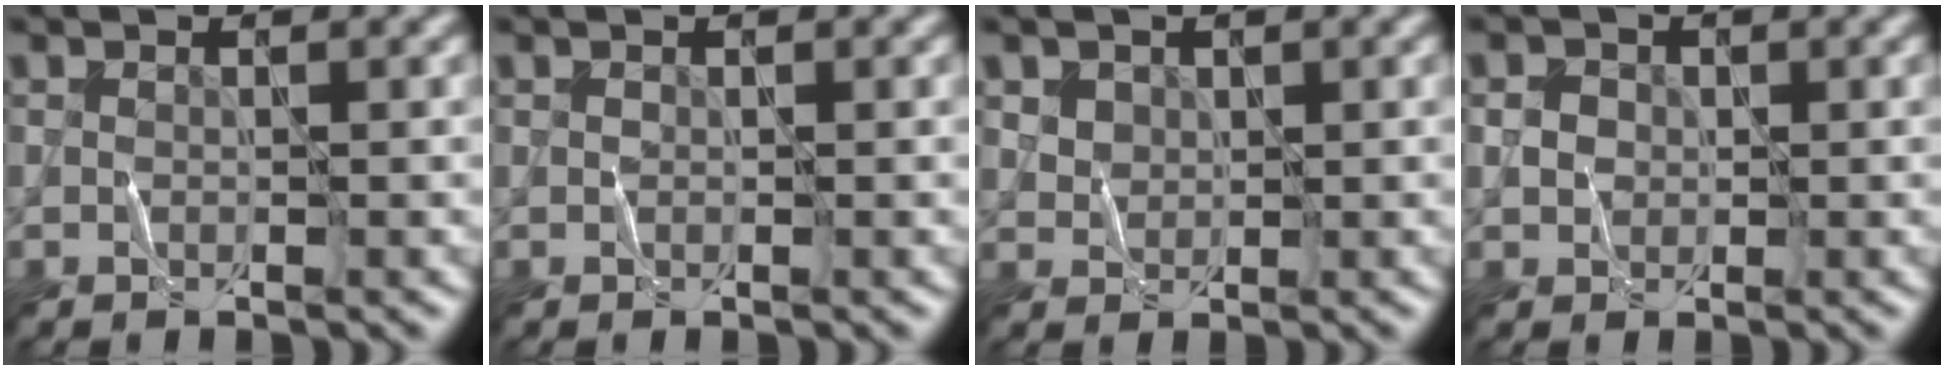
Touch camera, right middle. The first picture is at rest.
{"total": 0.0}
{"total": 2.8, "force": [1.5, 2.0, 1.1], "torque": [-0.035, -0.002, 0.042]}
{"total": 1.7, "force": [0.3, 1.5, 0.6], "torque": [-0.009, -0.002, 0.014]}